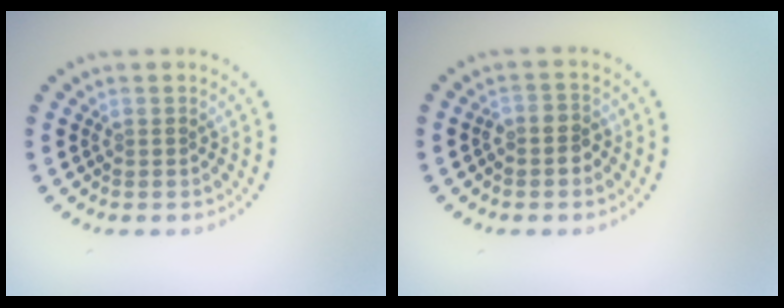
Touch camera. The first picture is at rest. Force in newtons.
{"total": 1.9, "press": 1.7, "slide": 0.8}